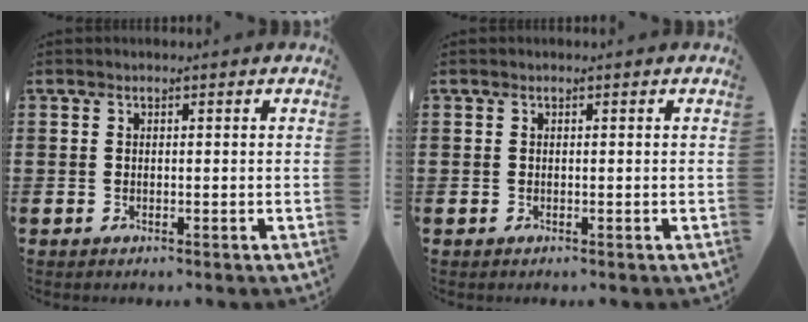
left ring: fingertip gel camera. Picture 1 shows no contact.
{"total": 0.0}